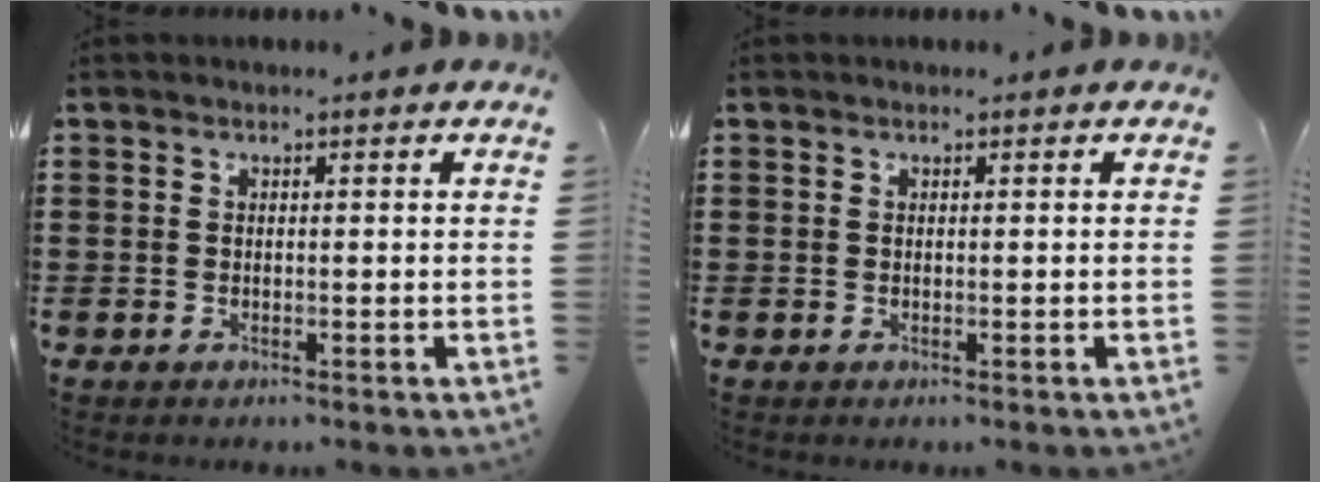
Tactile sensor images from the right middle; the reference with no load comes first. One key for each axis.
{"total": 0.0}